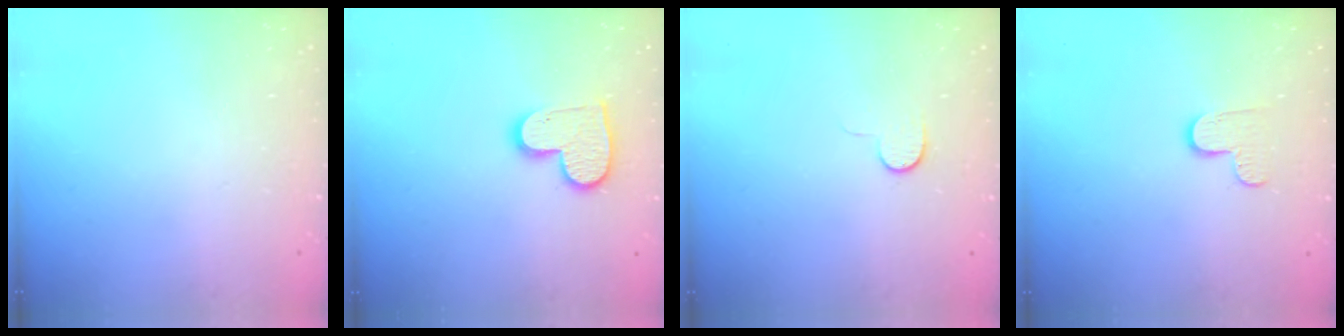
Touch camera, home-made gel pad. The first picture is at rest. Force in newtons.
{"total": 11.1, "press": 11.1, "slide": 0.8}
{"total": 4.6, "press": 4.6, "slide": 0.5}
{"total": 5.7, "press": 5.7, "slide": 0.5}